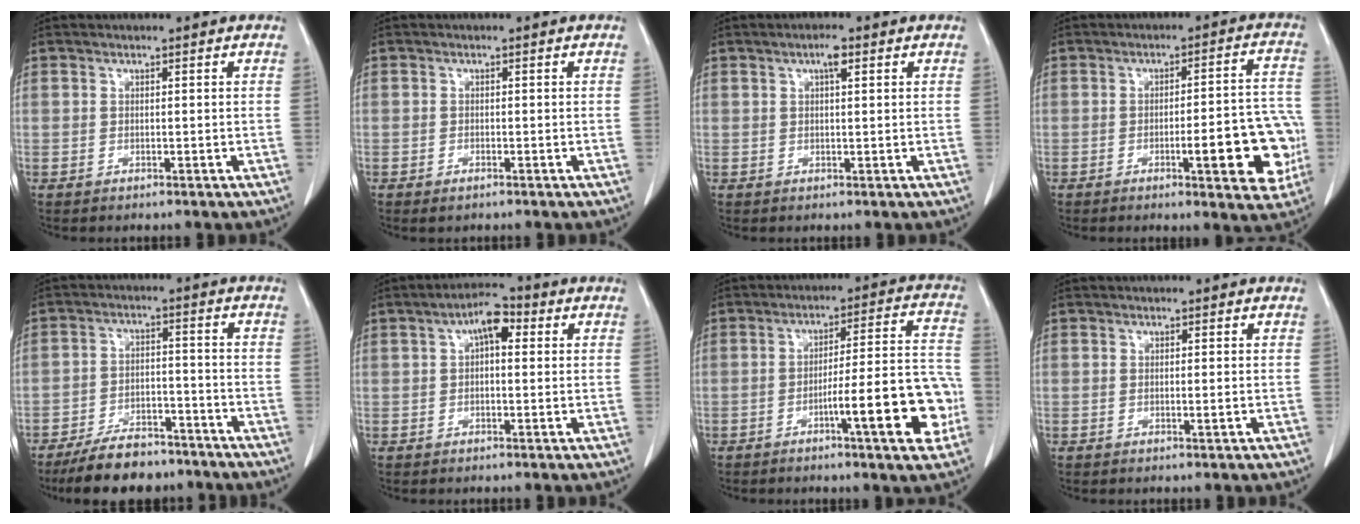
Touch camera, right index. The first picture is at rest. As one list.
[{"total": 1.0, "force": [-0.7, 0.5, 0.6], "torque": [-0.013, -0.001, -0.004]}, {"total": 2.1, "force": [1.0, 0.4, 1.8], "torque": [-0.035, 0.003, 0.014]}, {"total": 12.2, "force": [-3.4, 2.6, 11.4], "torque": [-0.123, 0.019, -0.040]}, {"total": 10.2, "force": [-8.6, 3.8, 3.9], "torque": [-0.060, -0.001, -0.143]}, {"total": 5.1, "force": [1.5, 2.1, 4.4], "torque": [-0.076, 0.023, 0.020]}, {"total": 13.4, "force": [-4.6, 1.5, 12.5], "torque": [-0.168, 0.018, -0.063]}, {"total": 0.7, "force": [-0.1, 0.0, 0.7], "torque": [-0.013, -0.004, -0.001]}]